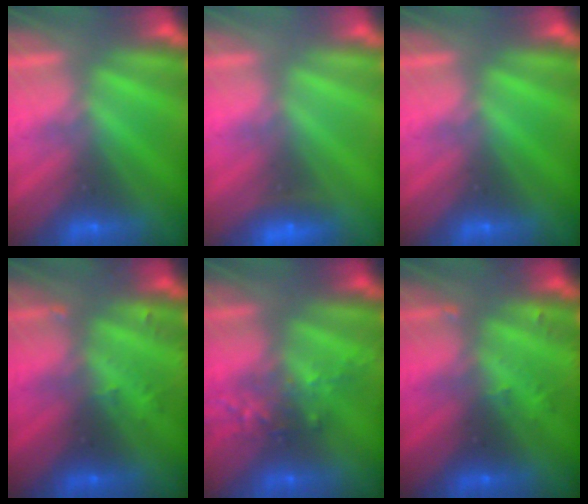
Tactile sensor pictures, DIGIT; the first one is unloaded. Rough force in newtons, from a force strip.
{"total": 2.4}
{"total": 0.0}
{"total": 2.9}
{"total": 2.5}
{"total": 2.9}